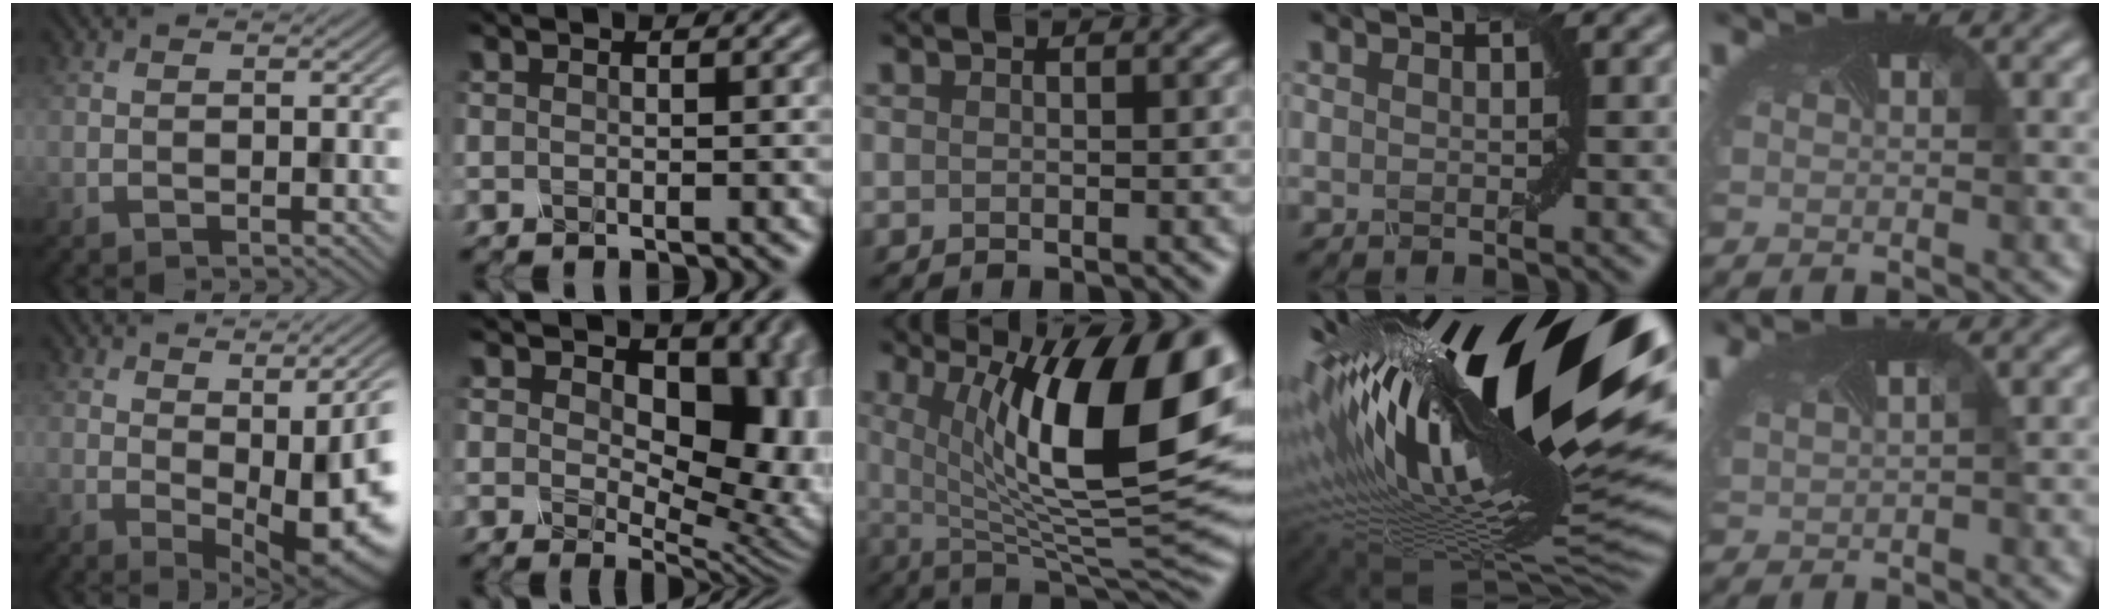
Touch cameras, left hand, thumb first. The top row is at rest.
{"thumb": {"total": 12.3, "force": [-0.4, 4.3, 11.5], "torque": [-0.151, -0.004, 0.013]}, "index": {"total": 13.0, "force": [2.5, 8.0, 10.0], "torque": [-0.120, -0.009, 0.040]}, "middle": {"total": 14.5, "force": [3.8, 4.4, 13.2], "torque": [-0.190, -0.007, 0.063]}, "ring": {"total": 21.3, "force": [4.8, 7.5, 19.4], "torque": [-0.345, -0.025, 0.093]}, "little": {"total": 6.0, "force": [2.3, 2.9, 4.7], "torque": [-0.116, 0.029, 0.045]}}